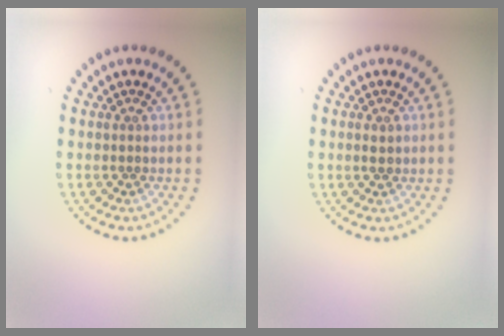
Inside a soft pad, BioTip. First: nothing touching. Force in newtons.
{"total": 0.9, "press": 0.9, "slide": 0.0}